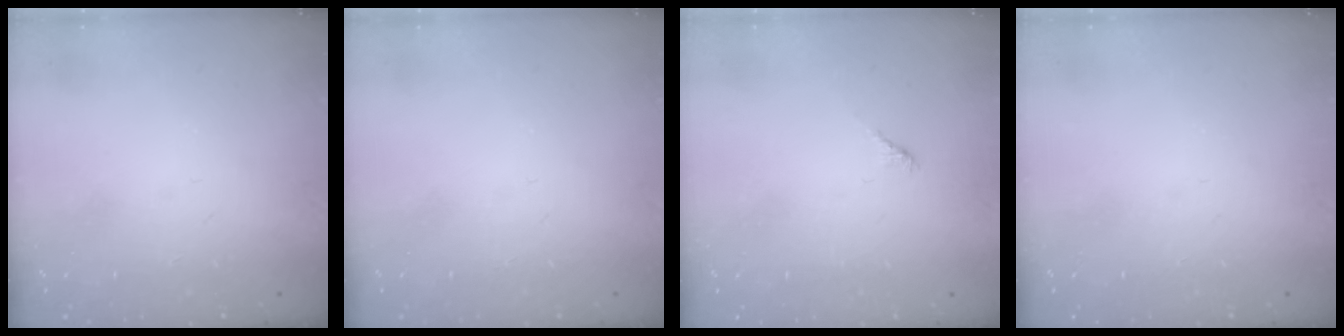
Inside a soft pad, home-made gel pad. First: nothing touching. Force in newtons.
{"total": 0.0}
{"total": 1.7, "press": 1.6, "slide": 0.5}
{"total": 0.0}